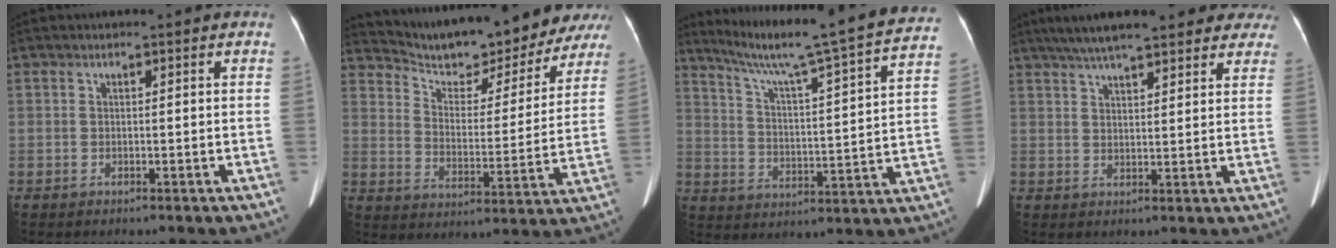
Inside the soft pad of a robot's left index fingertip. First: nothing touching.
{"total": 19.5, "force": [18.2, 4.2, 5.7], "torque": [-0.084, -0.013, 0.248]}
{"total": 25.6, "force": [22.2, -1.0, 12.6], "torque": [-0.206, -0.043, 0.297]}
{"total": 20.6, "force": [17.3, 4.9, 10.1], "torque": [-0.153, 0.037, 0.221]}